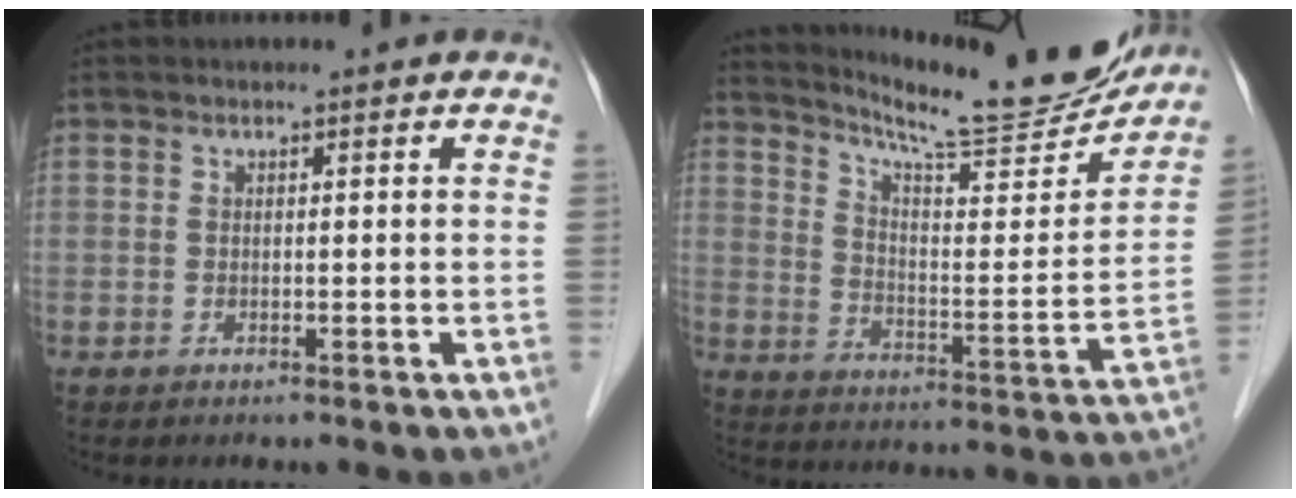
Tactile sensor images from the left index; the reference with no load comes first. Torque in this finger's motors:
{"motor_torque": [-0.67, -0.99, 0.08, 0.03]}